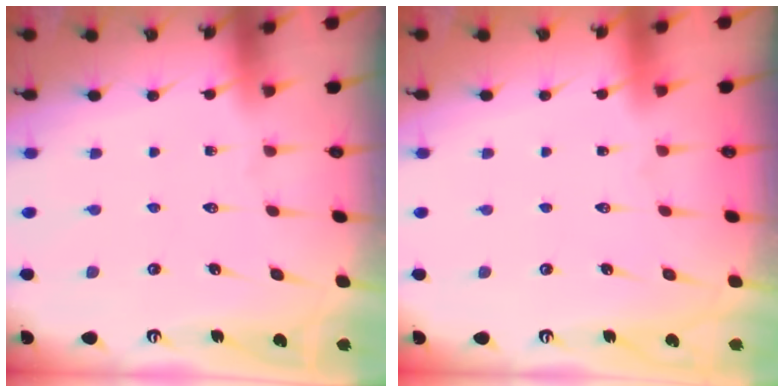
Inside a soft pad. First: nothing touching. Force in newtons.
{"total": 1.6, "press": 1.6, "slide": 0.1}